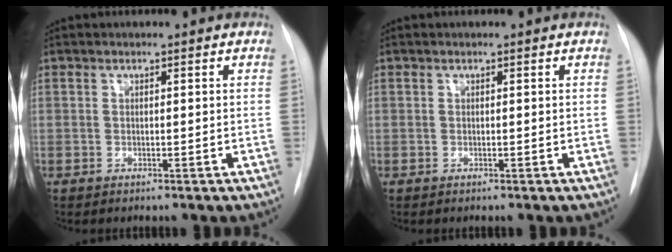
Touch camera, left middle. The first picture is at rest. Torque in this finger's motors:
{"motor_torque": [0.01, -0.01, -0.02, 0.00]}